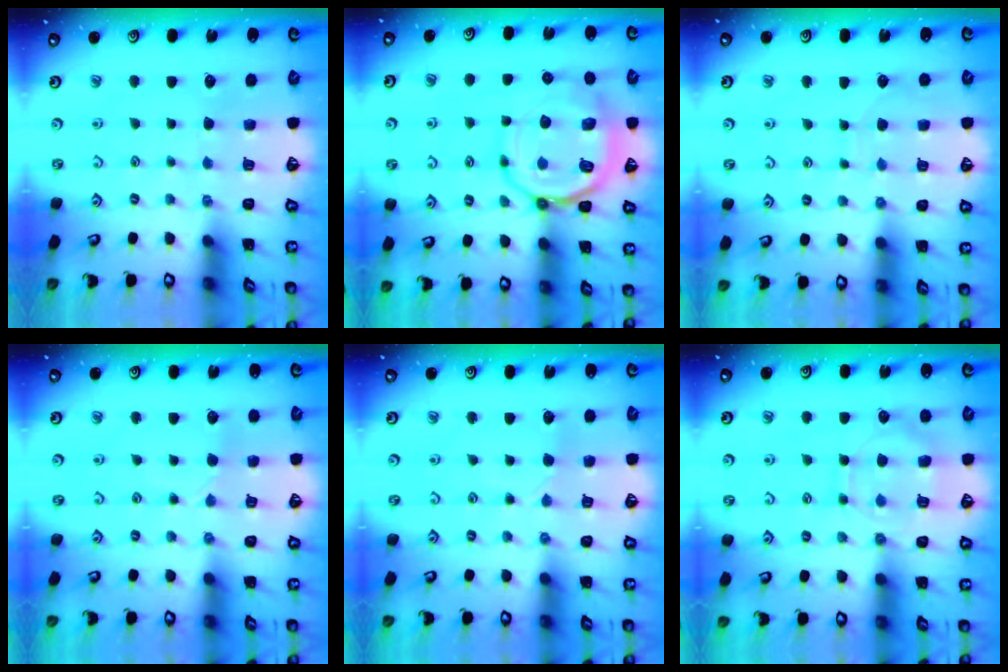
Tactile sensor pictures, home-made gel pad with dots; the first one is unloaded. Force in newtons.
{"total": 15.1, "press": 14.9, "slide": 2.1}
{"total": 5.7, "press": 5.7, "slide": 0.6}
{"total": 2.2, "press": 2.2, "slide": 0.3}
{"total": 2.2, "press": 2.2, "slide": 0.3}
{"total": 10.0, "press": 10.0, "slide": 1.0}